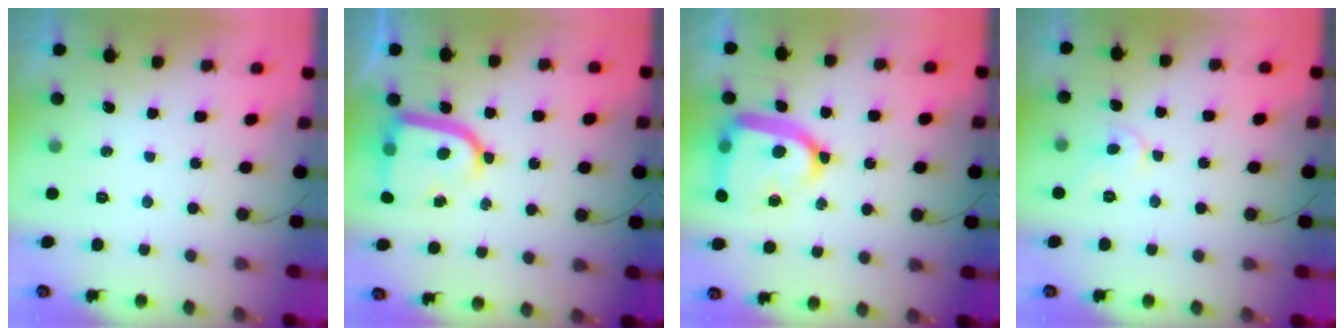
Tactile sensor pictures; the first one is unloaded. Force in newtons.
{"total": 14.9, "press": 14.8, "slide": 1.6}
{"total": 16.7, "press": 16.6, "slide": 1.6}
{"total": 5.1, "press": 5.0, "slide": 0.7}